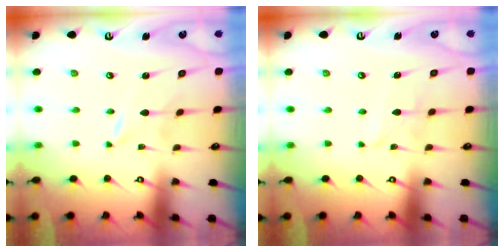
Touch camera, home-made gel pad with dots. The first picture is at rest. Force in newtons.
{"total": 3.2, "press": 3.2, "slide": 0.3}